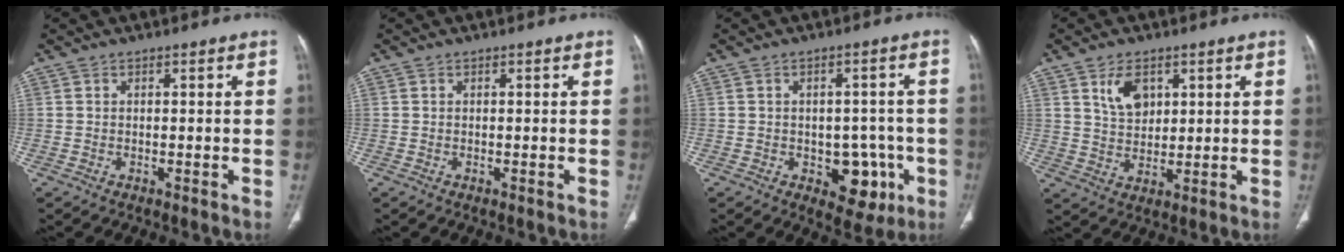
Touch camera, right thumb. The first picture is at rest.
{"total": 0.0}
{"total": 8.3, "force": [-2.7, 5.5, 5.6], "torque": [-0.031, 0.013, -0.026]}
{"total": 6.4, "force": [3.0, 4.0, 3.9], "torque": [-0.055, -0.018, 0.062]}